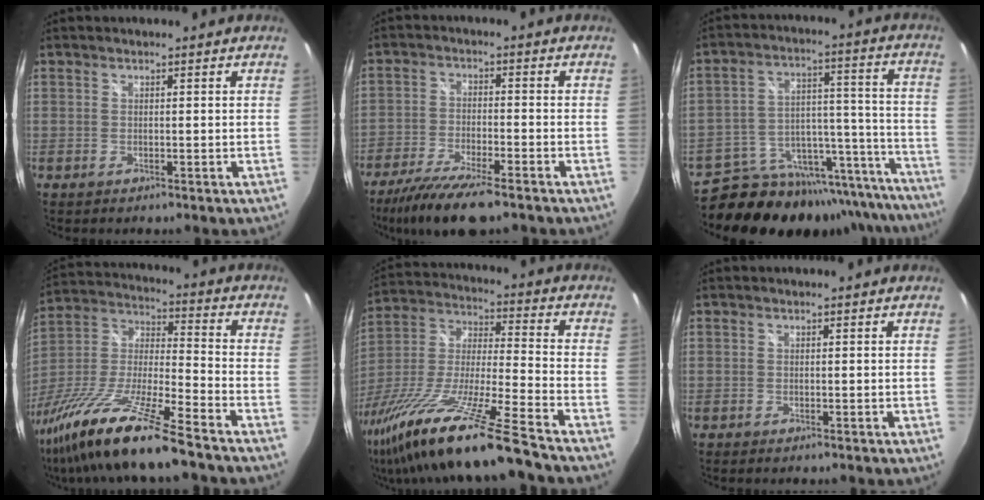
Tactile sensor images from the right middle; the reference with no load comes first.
{"total": 11.6, "force": [-8.8, 2.6, 7.1], "torque": [-0.161, -0.031, -0.163]}
{"total": 26.3, "force": [-22.9, 10.1, 8.0], "torque": [-0.109, 0.044, -0.302]}
{"total": 22.6, "force": [-16.3, 1.6, 15.6], "torque": [-0.300, -0.038, -0.302]}
{"total": 26.2, "force": [-19.3, 0.2, 17.6], "torque": [-0.323, -0.057, -0.347]}
{"total": 0.0}